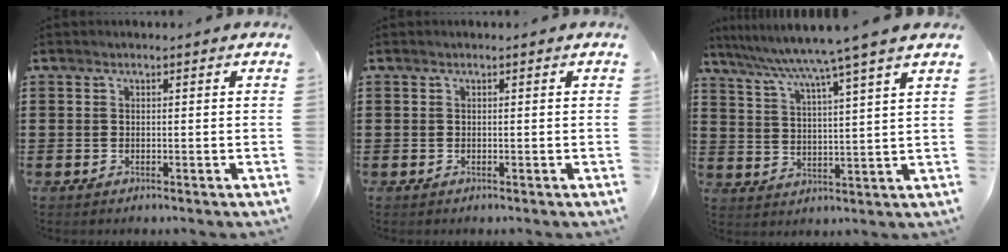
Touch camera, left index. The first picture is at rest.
{"total": 0.0}
{"total": 6.1, "force": [5.0, -1.6, 3.2], "torque": [-0.081, -0.038, 0.077]}